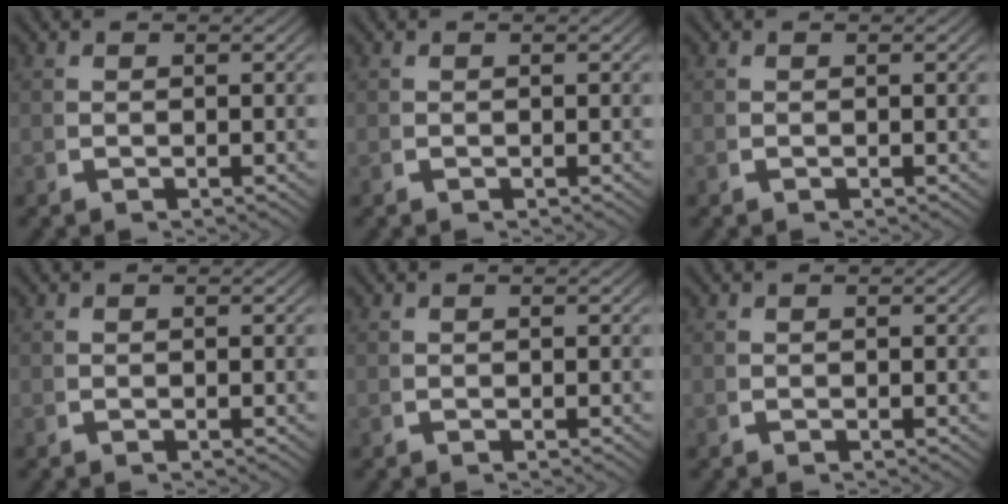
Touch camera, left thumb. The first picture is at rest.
{"total": 0.0}
{"total": 0.0}
{"total": 0.0}
{"total": 0.0}
{"total": 0.0}